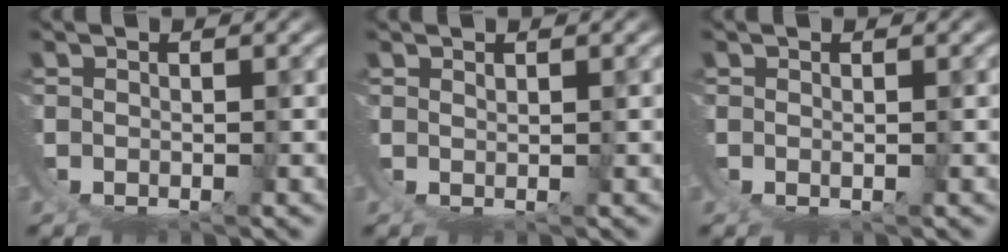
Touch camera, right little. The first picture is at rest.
{"total": 1.9, "force": [1.1, -1.6, 0.1], "torque": [0.008, 0.001, 0.024]}
{"total": 0.8, "force": [0.3, -0.5, 0.5], "torque": [-0.010, -0.004, 0.008]}